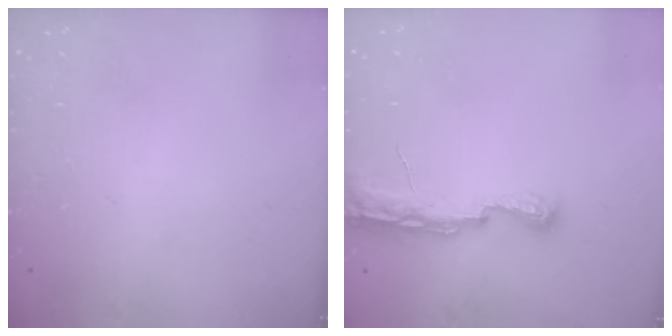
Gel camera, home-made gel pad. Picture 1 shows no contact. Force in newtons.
{"total": 10.2, "press": 8.9, "slide": 5.1}